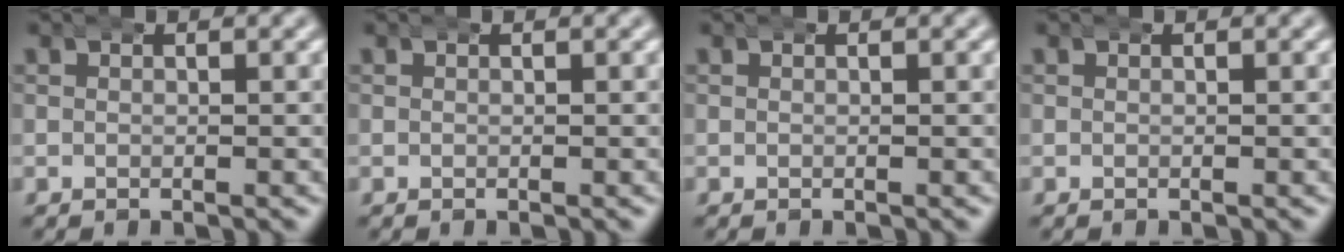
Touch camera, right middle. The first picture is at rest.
{"total": 0.0}
{"total": 0.0}
{"total": 0.0}